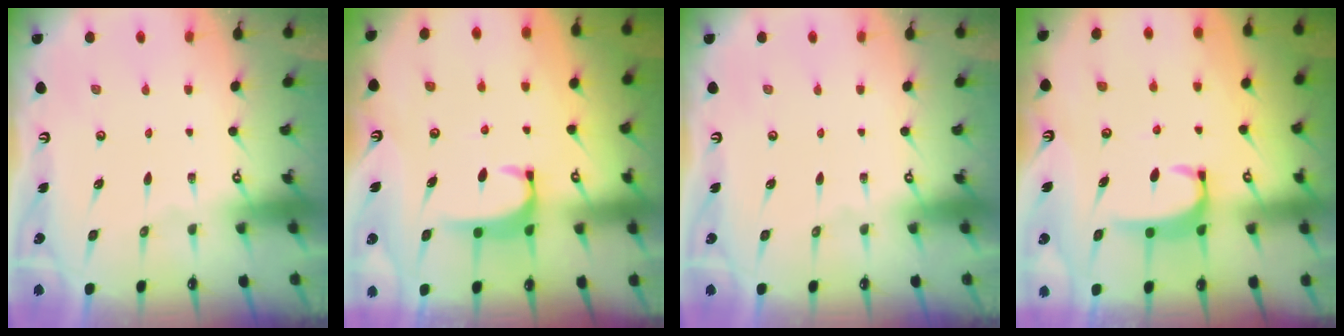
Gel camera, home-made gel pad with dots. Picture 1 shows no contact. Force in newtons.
{"total": 2.5, "press": 2.4, "slide": 0.6}
{"total": 0.0}
{"total": 3.2, "press": 3.2, "slide": 0.6}